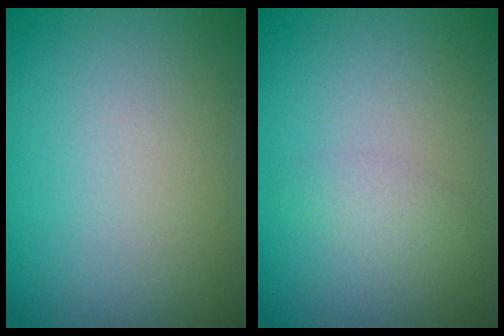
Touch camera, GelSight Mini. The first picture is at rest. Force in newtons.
{"total": 1.2, "press": 1.2, "slide": 0.1}